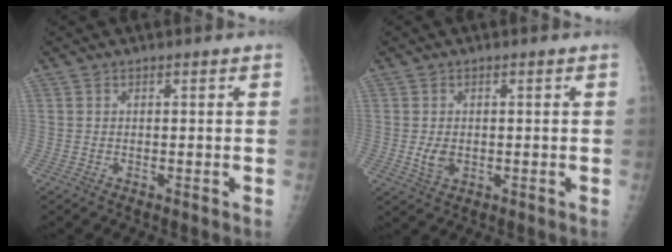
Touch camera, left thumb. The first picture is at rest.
{"total": 3.1, "force": [-0.1, 2.1, 2.3], "torque": [-0.036, -0.006, 0.002]}